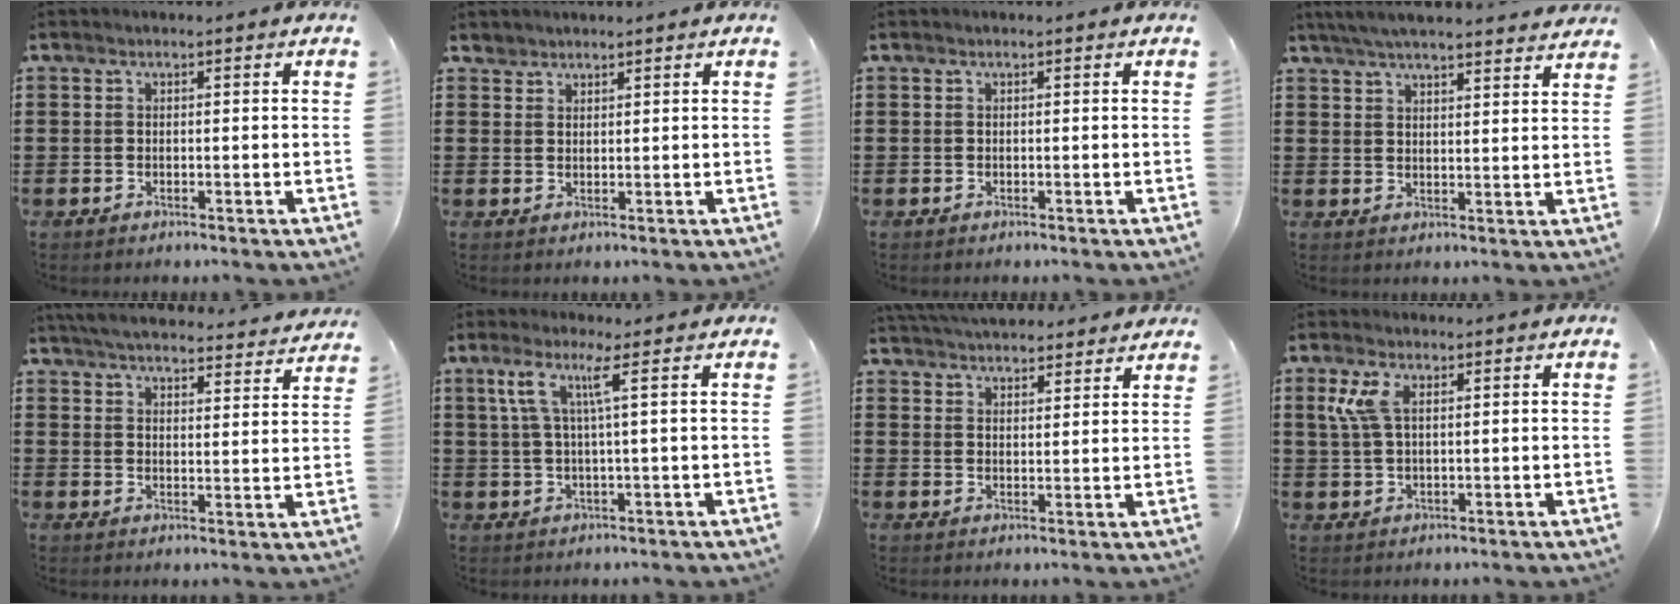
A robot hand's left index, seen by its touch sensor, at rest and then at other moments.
{"total": 1.6, "force": [1.5, 0.6, 0.0], "torque": [-0.005, 0.000, 0.031]}
{"total": 0.0}
{"total": 5.0, "force": [4.7, 0.1, 1.6], "torque": [-0.047, -0.015, 0.086]}
{"total": 5.0, "force": [4.9, 0.0, 1.1], "torque": [-0.033, -0.032, 0.084]}
{"total": 5.4, "force": [1.9, -0.4, 5.1], "torque": [-0.107, -0.003, 0.027]}
{"total": 4.8, "force": [4.7, 0.7, 0.9], "torque": [-0.032, -0.014, 0.086]}
{"total": 4.8, "force": [1.5, 2.2, 4.0], "torque": [-0.109, 0.001, 0.019]}